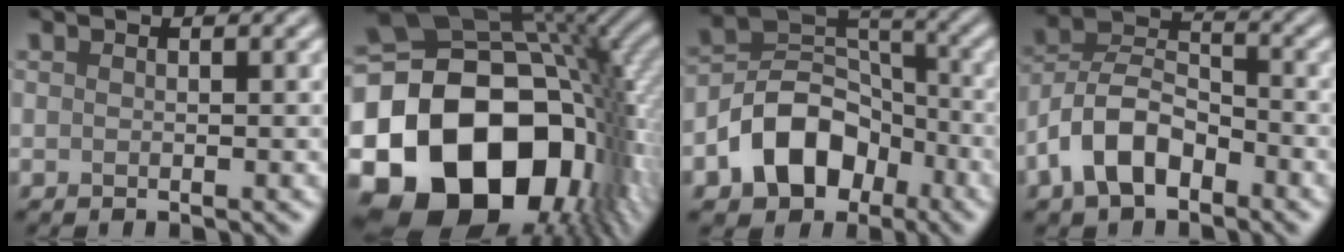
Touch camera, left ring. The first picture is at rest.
{"total": 21.6, "force": [-5.0, 15.5, 14.2], "torque": [-0.258, -0.022, -0.072]}
{"total": 8.1, "force": [-4.0, 5.8, 4.2], "torque": [-0.063, 0.002, -0.083]}
{"total": 6.3, "force": [-3.4, 3.6, 4.0], "torque": [-0.070, 0.008, -0.073]}